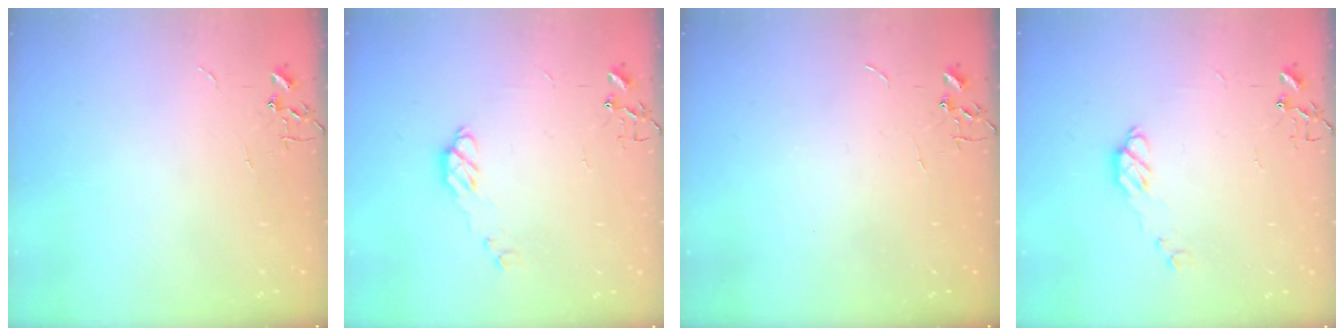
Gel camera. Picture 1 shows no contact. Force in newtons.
{"total": 7.1, "press": 7.1, "slide": 0.5}
{"total": 0.0}
{"total": 7.1, "press": 7.1, "slide": 0.5}